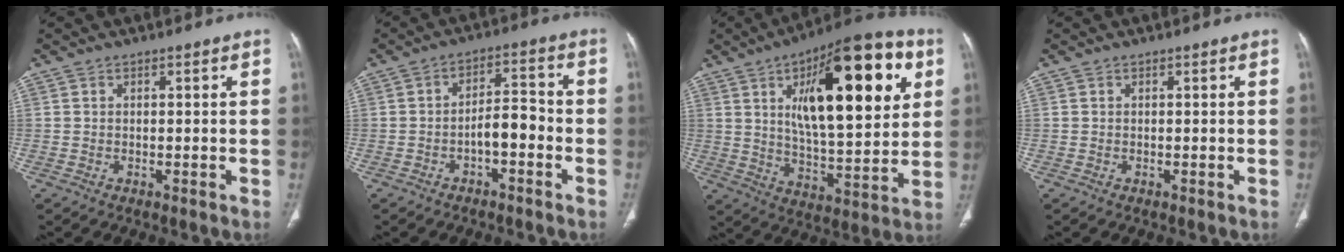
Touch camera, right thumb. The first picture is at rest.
{"total": 5.7, "force": [-2.3, 2.5, 4.5], "torque": [-0.061, 0.036, -0.038]}
{"total": 27.8, "force": [9.1, 10.5, 24.1], "torque": [-0.329, -0.017, 0.137]}
{"total": 0.0}